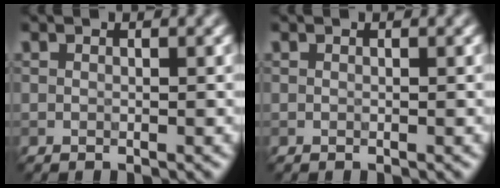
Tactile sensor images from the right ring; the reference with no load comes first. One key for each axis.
{"total": 0.0}